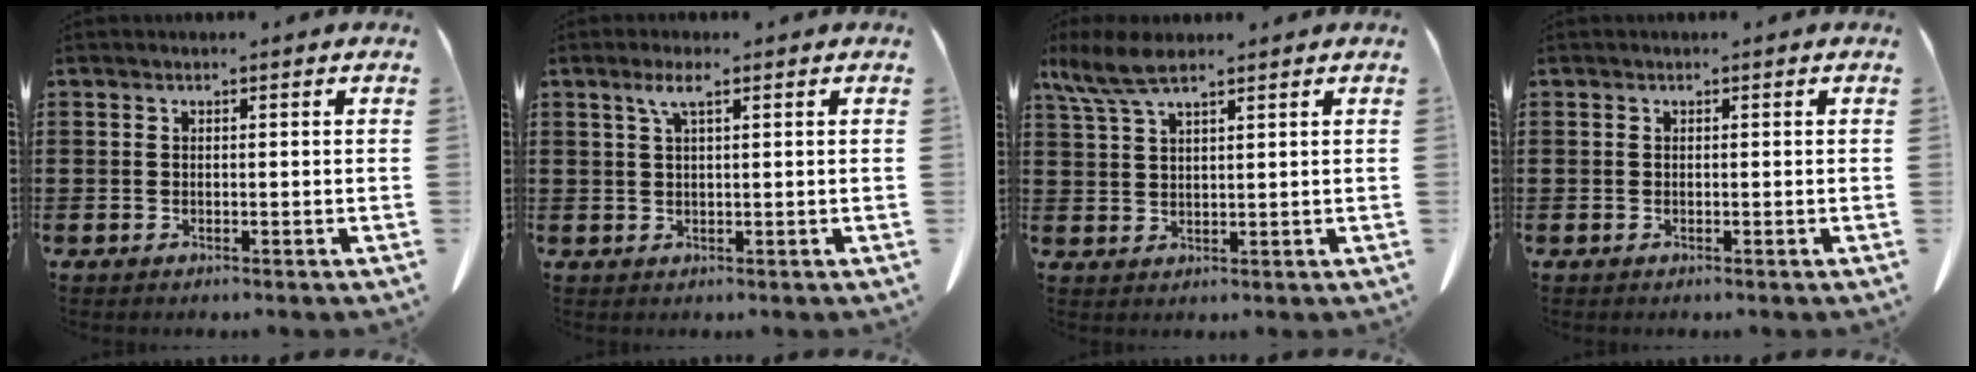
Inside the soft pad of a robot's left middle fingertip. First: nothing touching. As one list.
[{"total": 2.7, "force": [1.4, 0.4, 2.3], "torque": [-0.049, 0.006, 0.022]}, {"total": 6.0, "force": [4.3, 1.4, 4.0], "torque": [-0.095, -0.005, 0.076]}, {"total": 0.0}]